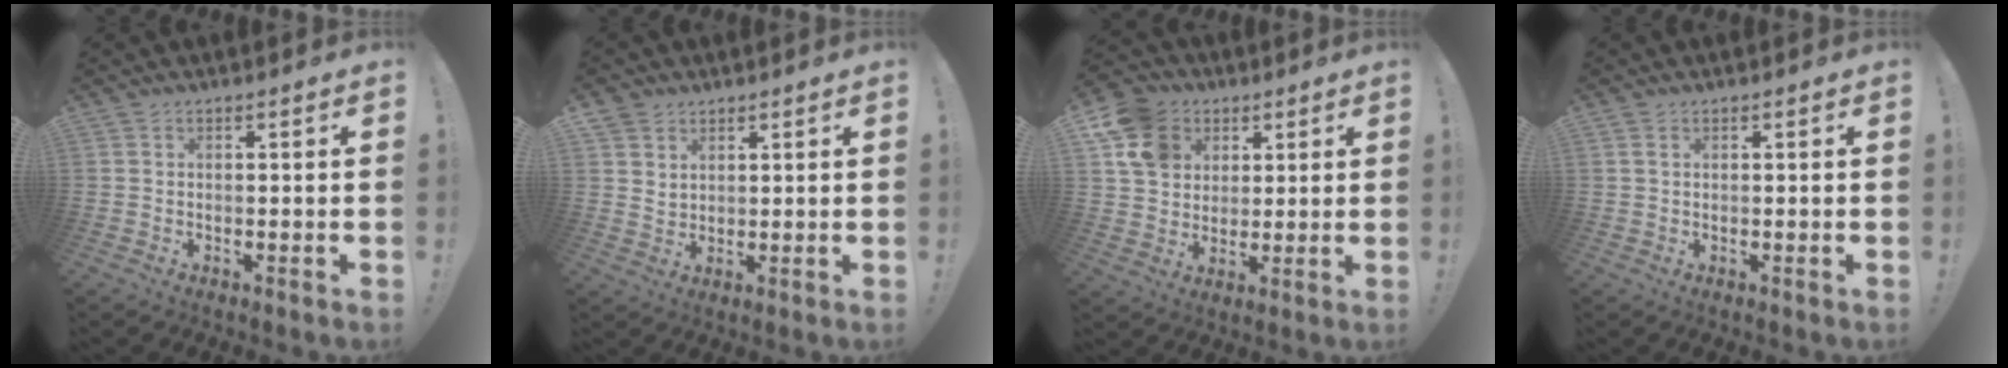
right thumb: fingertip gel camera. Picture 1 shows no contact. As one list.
[{"total": 4.1, "force": [2.9, 2.9, 0.7], "torque": [-0.017, -0.014, 0.057]}, {"total": 13.5, "force": [5.2, 11.0, 5.8], "torque": [-0.089, -0.017, 0.107]}, {"total": 1.2, "force": [0.6, 0.5, 0.9], "torque": [-0.014, 0.001, 0.009]}]